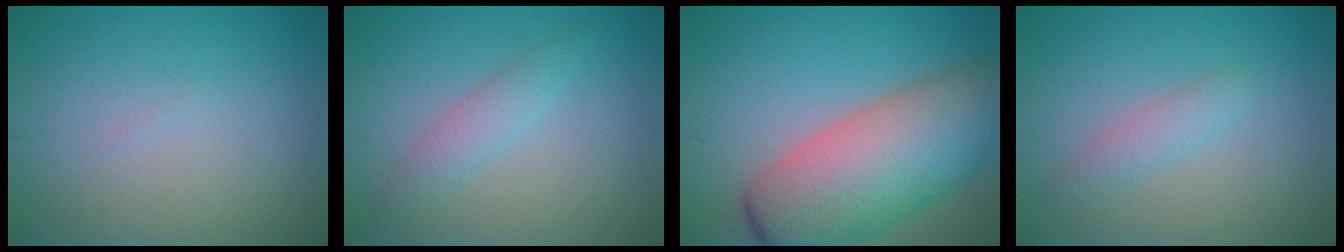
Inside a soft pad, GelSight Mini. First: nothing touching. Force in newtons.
{"total": 2.2, "press": 2.2, "slide": 0.1}
{"total": 12.8, "press": 12.8, "slide": 0.5}
{"total": 1.9, "press": 1.9, "slide": 0.0}